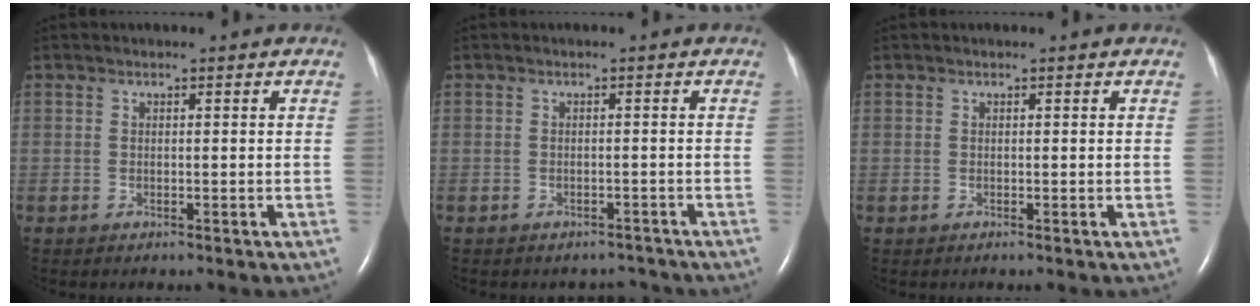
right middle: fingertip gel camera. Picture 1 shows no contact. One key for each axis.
{"total": 3.6, "fx": -3.3, "fy": 1.6, "fz": 0.2, "tx": 0.001, "ty": 0.007, "tz": -0.039}
{"total": 0.0}